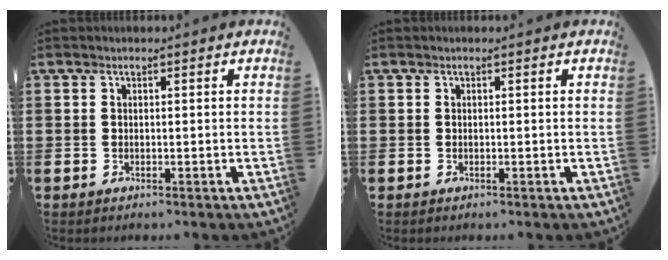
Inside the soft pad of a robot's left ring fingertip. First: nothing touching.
{"total": 0.0}